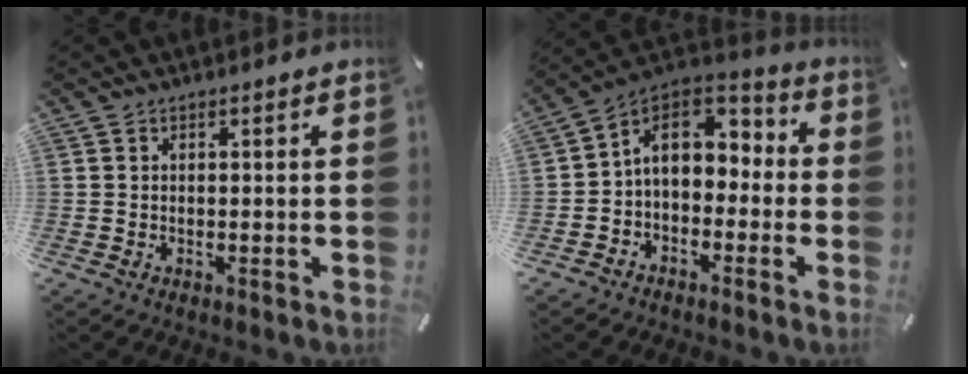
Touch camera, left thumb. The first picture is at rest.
{"total": 9.4, "force": [0.2, 7.7, 5.3], "torque": [-0.099, 0.008, 0.004]}